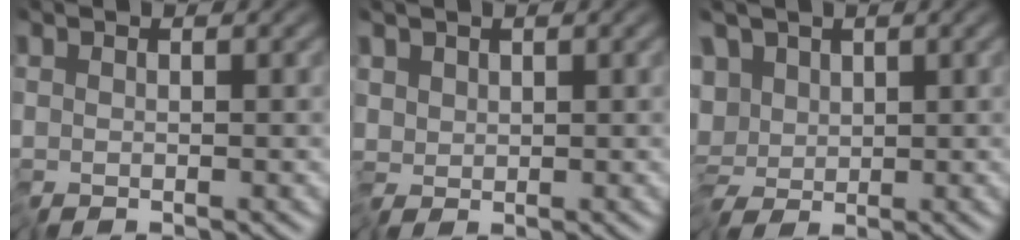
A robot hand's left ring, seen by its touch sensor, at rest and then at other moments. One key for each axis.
{"total": 1.8, "fx": -0.5, "fy": 1.2, "fz": 1.2, "tx": -0.016, "ty": 0.005, "tz": -0.018}
{"total": 6.3, "fx": -0.1, "fy": 4.8, "fz": 4.1, "tx": -0.037, "ty": 0.013, "tz": -0.026}